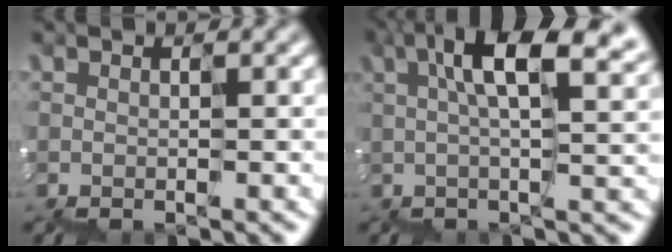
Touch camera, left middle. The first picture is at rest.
{"total": 8.7, "force": [3.0, 3.0, 7.6], "torque": [-0.122, 0.017, 0.053]}